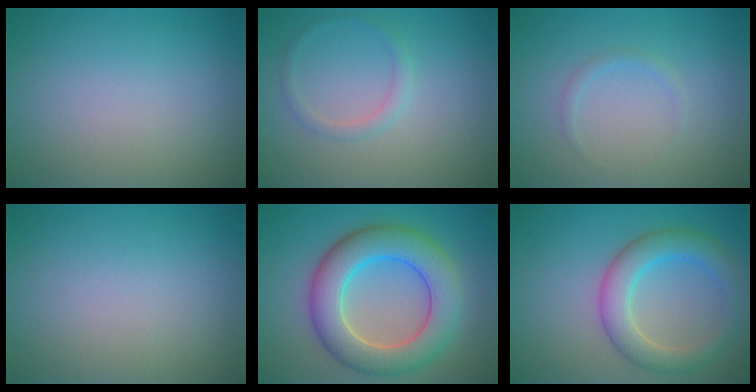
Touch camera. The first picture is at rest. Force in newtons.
{"total": 1.3, "press": 1.3, "slide": 0.0}
{"total": 0.8, "press": 0.8, "slide": 0.0}
{"total": 0.0}
{"total": 8.3, "press": 8.3, "slide": 0.7}
{"total": 4.8, "press": 4.8, "slide": 0.3}